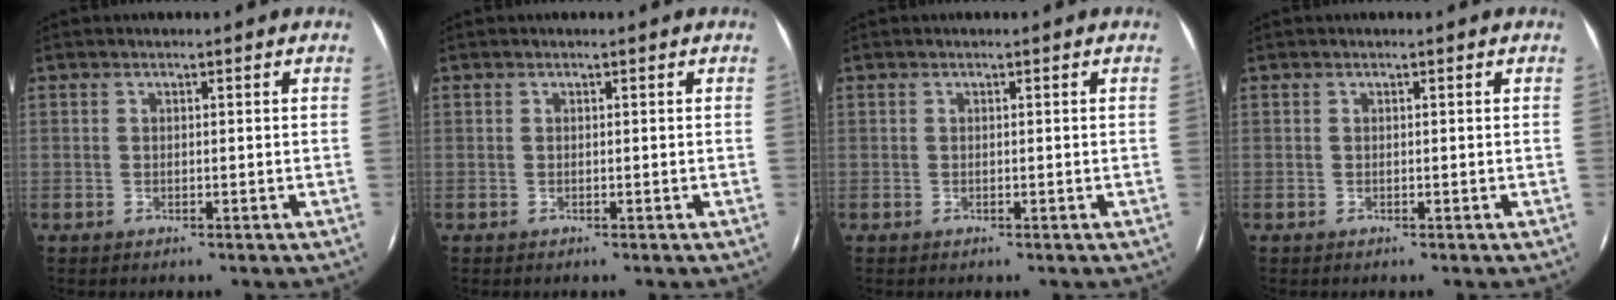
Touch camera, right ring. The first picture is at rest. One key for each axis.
{"total": 0.0}
{"total": 0.0}
{"total": 0.0}